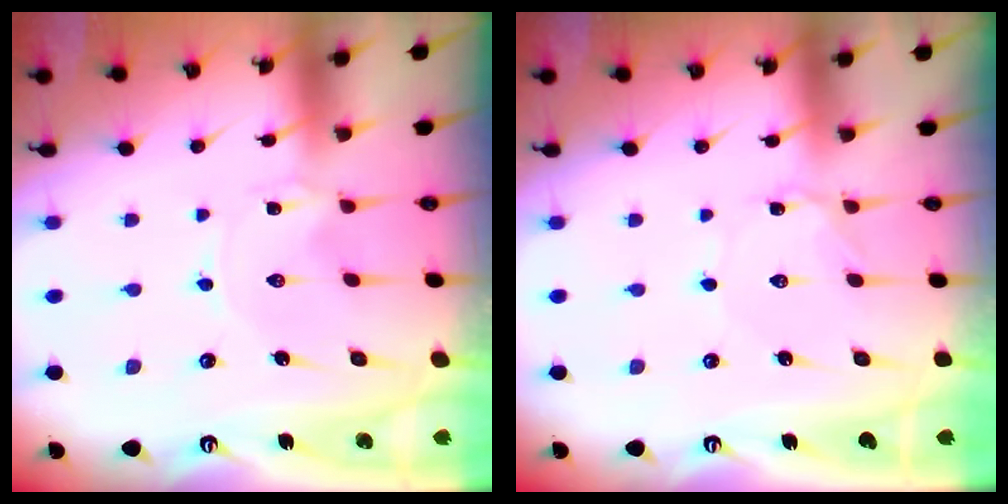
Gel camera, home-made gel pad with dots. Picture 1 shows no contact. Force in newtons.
{"total": 1.1, "press": 1.1, "slide": 0.1}